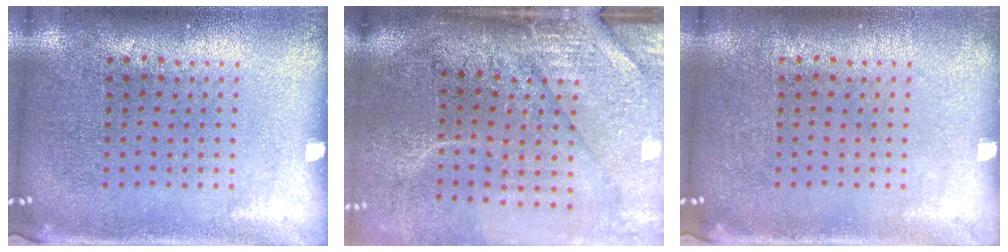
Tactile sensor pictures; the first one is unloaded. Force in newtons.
{"total": 4.1, "press": 3.5, "slide": 2.1}
{"total": 0.0}